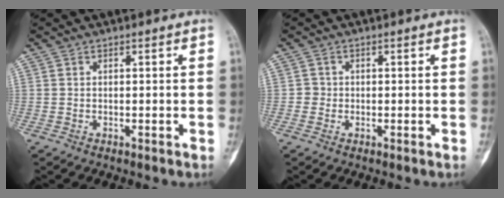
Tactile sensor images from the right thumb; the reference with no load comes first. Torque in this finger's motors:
{"motor_torque": [0.64, 0.03, 0.13, -0.29, 0.00]}